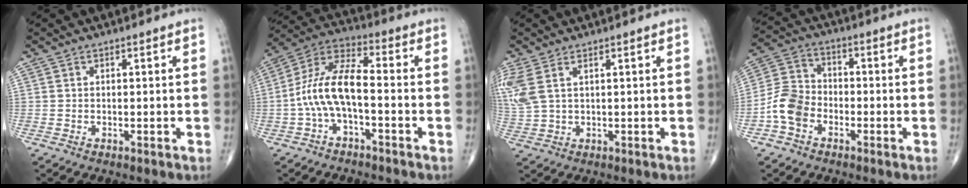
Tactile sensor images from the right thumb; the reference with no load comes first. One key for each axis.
{"total": 11.0, "fx": -2.5, "fy": 4.3, "fz": 9.7, "tx": -0.201, "ty": 0.049, "tz": -0.055}
{"total": 7.1, "fx": 2.8, "fy": 3.3, "fz": 5.7, "tx": -0.165, "ty": 0.005, "tz": 0.069}
{"total": 8.1, "fx": -3.2, "fy": 5.9, "fz": 4.5, "tx": -0.080, "ty": 0.028, "tz": -0.071}